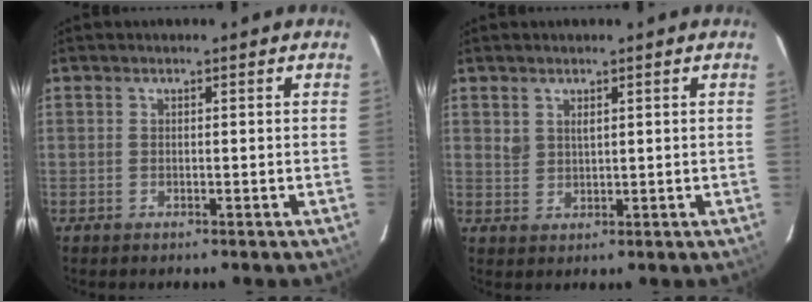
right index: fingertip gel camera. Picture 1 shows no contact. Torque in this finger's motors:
{"motor_torque": [-0.03, 0.02, -0.06, 0.03]}